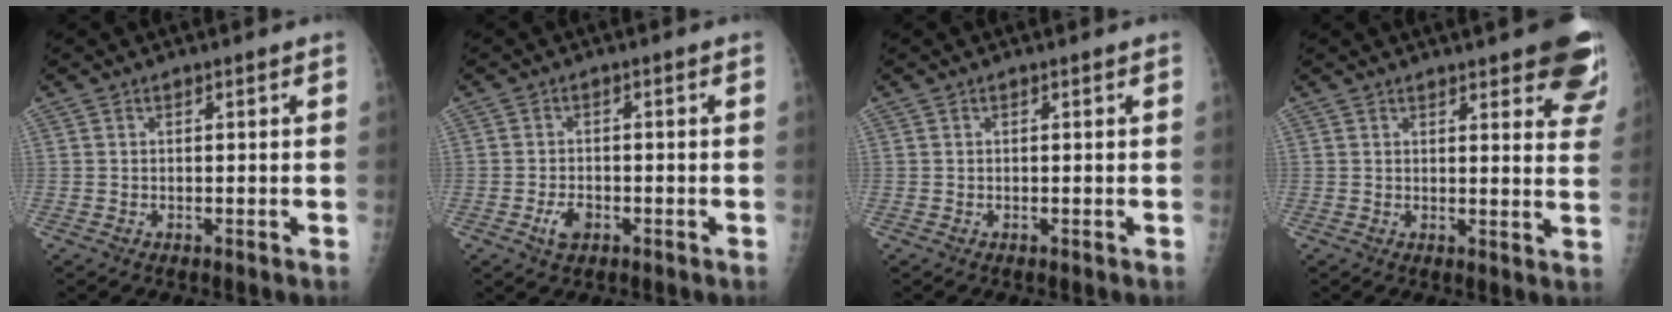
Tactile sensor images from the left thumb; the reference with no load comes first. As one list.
[{"total": 3.3, "force": [-1.5, 2.1, 2.1], "torque": [-0.035, 0.006, -0.024]}, {"total": 0.0}, {"total": 14.0, "force": [9.5, 4.0, 9.4], "torque": [-0.083, -0.040, 0.096]}]